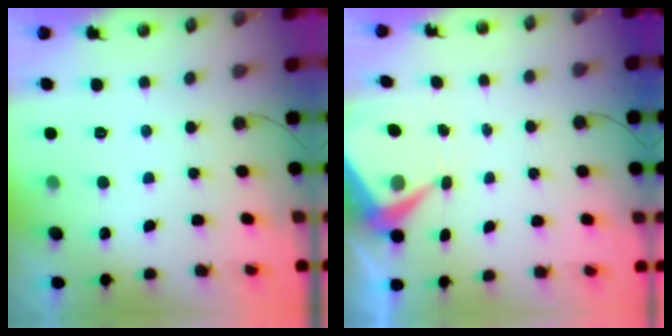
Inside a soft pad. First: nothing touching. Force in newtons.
{"total": 5.2, "press": 5.2, "slide": 0.3}